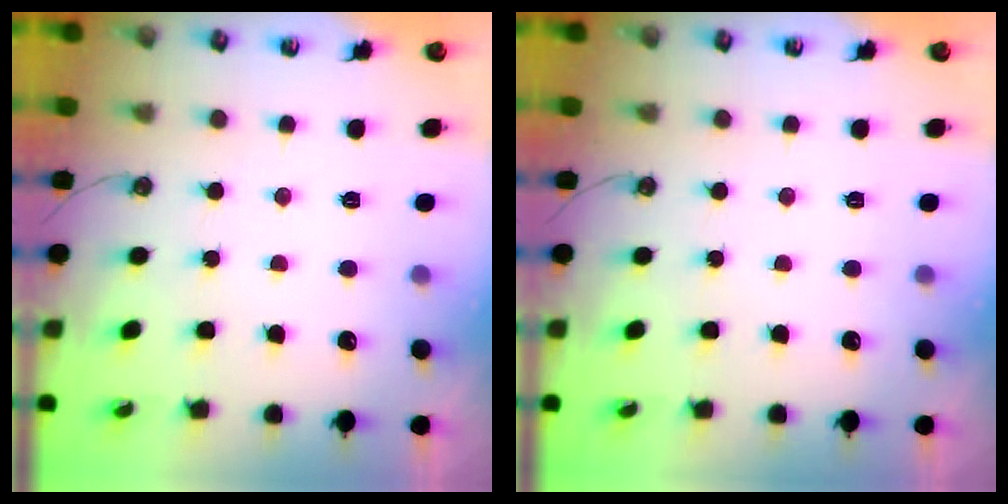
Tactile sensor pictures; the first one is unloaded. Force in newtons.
{"total": 0.0}